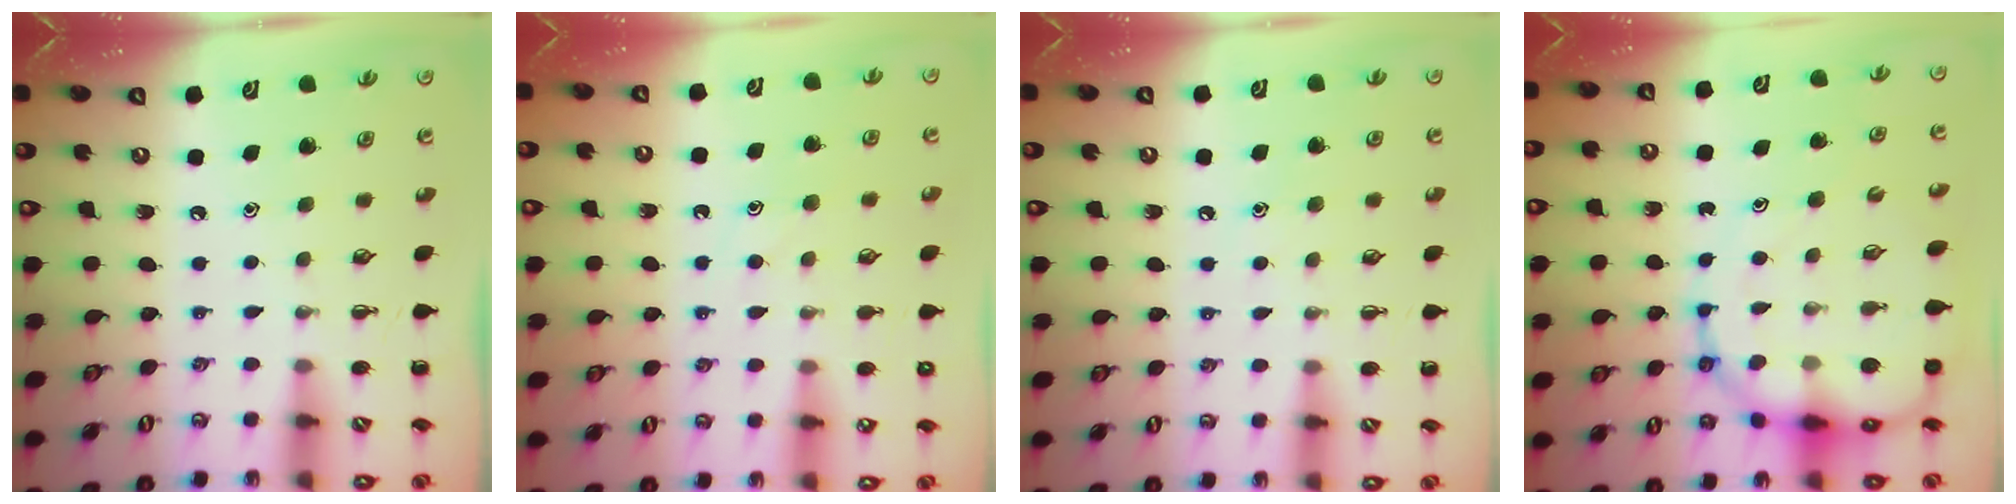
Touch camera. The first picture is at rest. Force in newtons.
{"total": 8.6, "press": 8.5, "slide": 0.9}
{"total": 5.6, "press": 5.4, "slide": 1.6}
{"total": 16.2, "press": 15.6, "slide": 4.1}